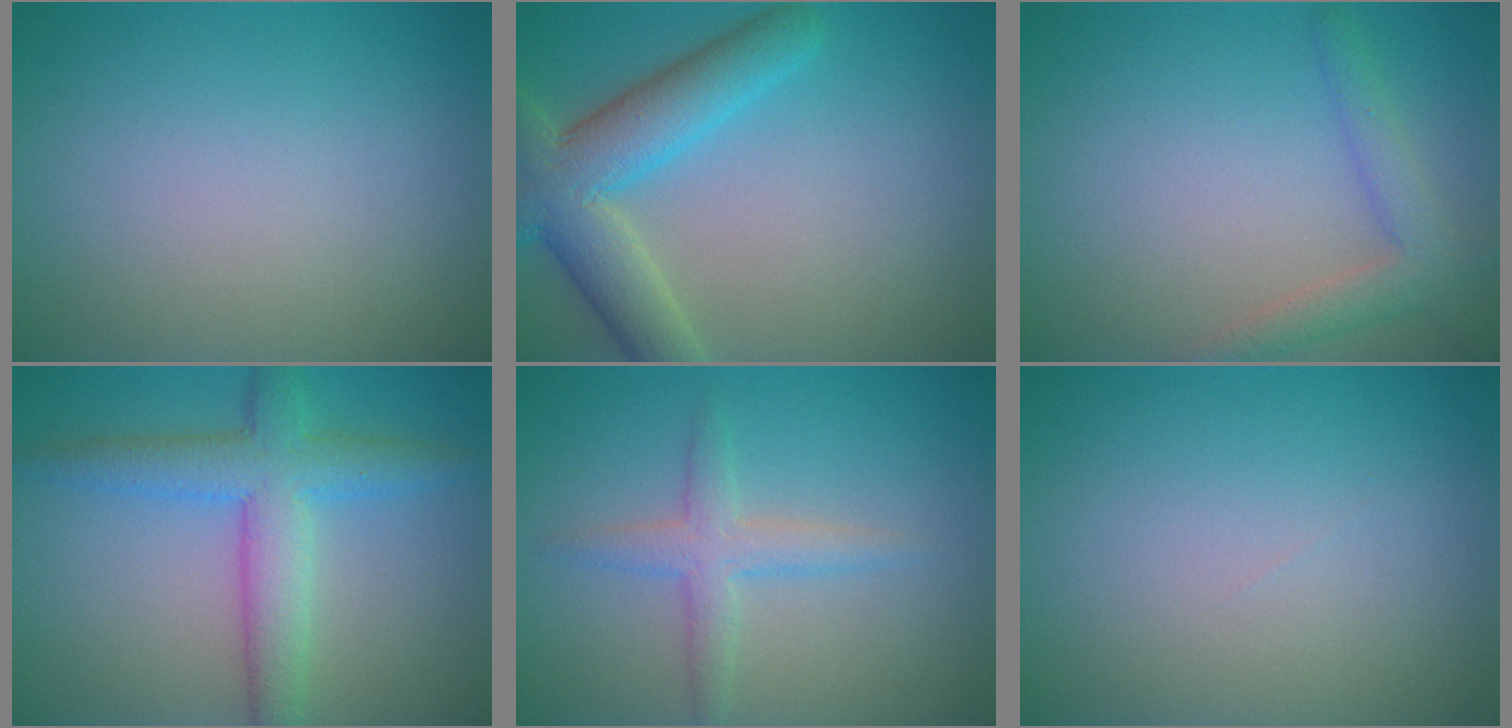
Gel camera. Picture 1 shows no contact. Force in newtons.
{"total": 6.8, "press": 6.8, "slide": 0.3}
{"total": 2.9, "press": 2.9, "slide": 0.2}
{"total": 5.5, "press": 5.5, "slide": 0.1}
{"total": 2.7, "press": 2.7, "slide": 0.1}
{"total": 0.0}